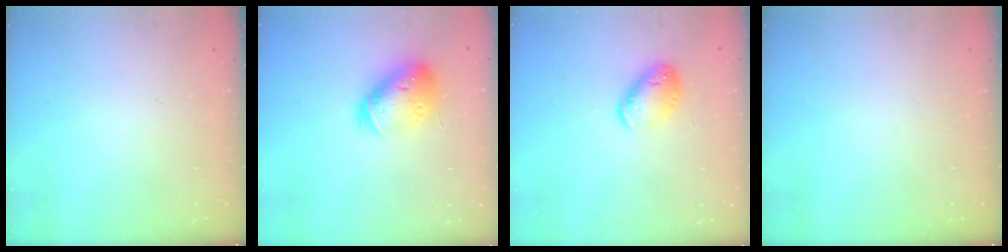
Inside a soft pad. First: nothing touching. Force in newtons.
{"total": 17.1, "press": 16.9, "slide": 2.4}
{"total": 12.9, "press": 12.7, "slide": 2.0}
{"total": 0.0}